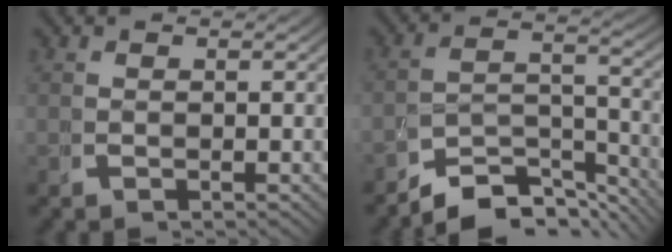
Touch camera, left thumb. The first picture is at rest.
{"total": 6.9, "force": [-5.3, 2.8, 3.3], "torque": [-0.050, -0.016, -0.089]}